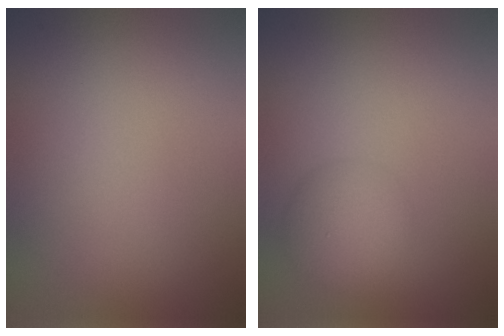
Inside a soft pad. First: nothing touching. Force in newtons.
{"total": 3.3, "press": 3.3, "slide": 0.0}